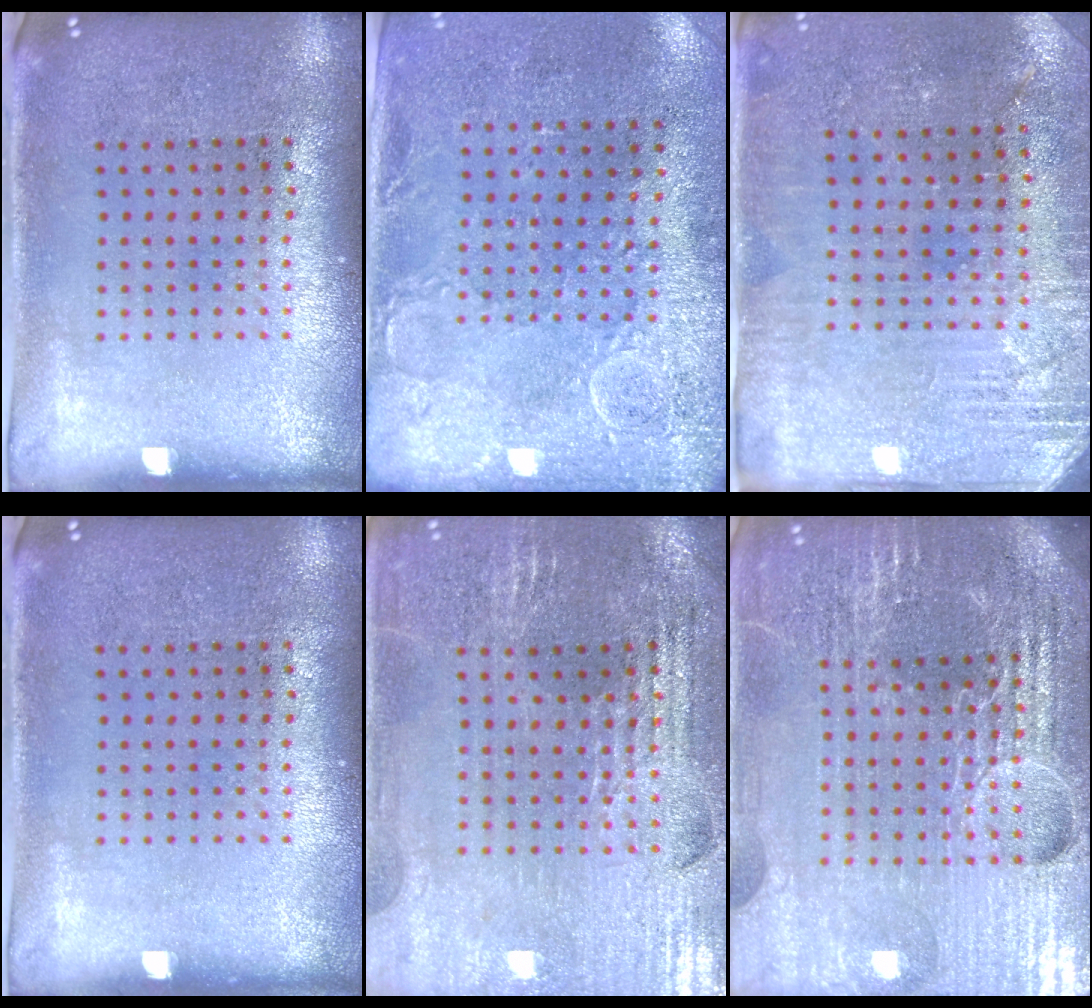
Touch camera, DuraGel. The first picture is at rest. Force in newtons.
{"total": 3.0, "press": 2.2, "slide": 2.0}
{"total": 2.8, "press": 2.7, "slide": 0.6}
{"total": 0.0}
{"total": 2.9, "press": 2.8, "slide": 0.5}
{"total": 6.2, "press": 5.5, "slide": 2.9}